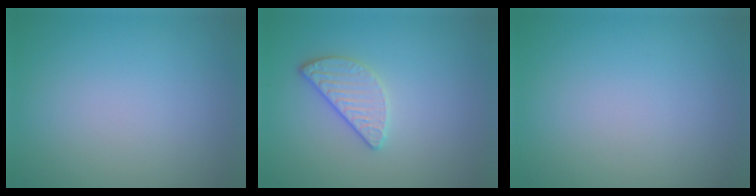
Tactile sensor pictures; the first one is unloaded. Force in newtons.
{"total": 2.4, "press": 2.2, "slide": 0.9}
{"total": 0.0}